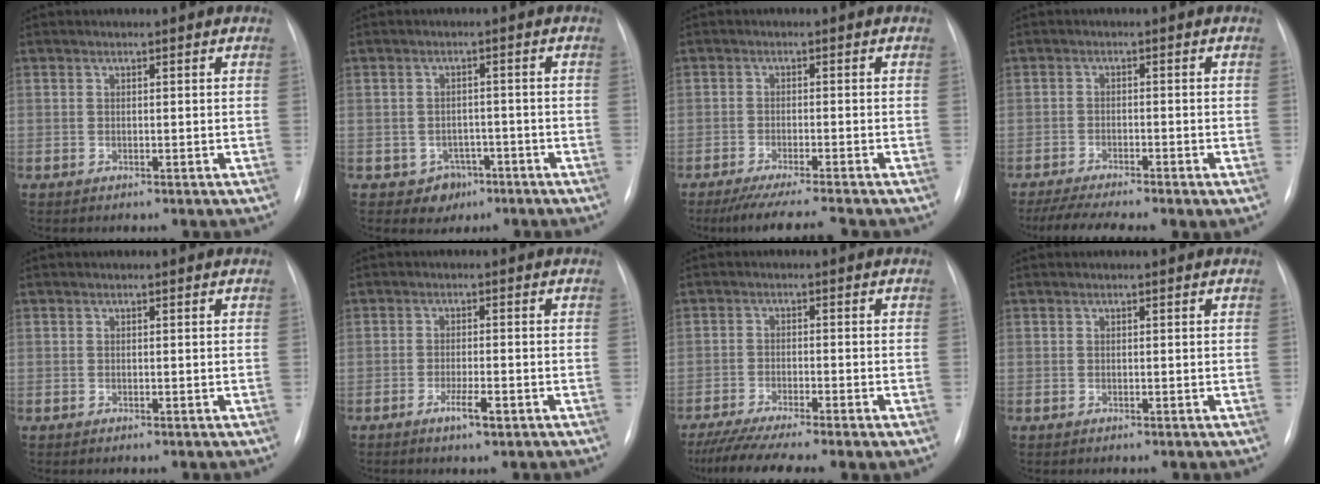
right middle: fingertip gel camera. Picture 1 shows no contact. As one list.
[{"total": 3.3, "force": [-1.7, 2.8, 0.4], "torque": [0.003, 0.011, -0.016]}, {"total": 7.9, "force": [-6.9, -1.2, 3.6], "torque": [-0.044, -0.026, -0.110]}, {"total": 7.4, "force": [-5.7, 0.5, 4.7], "torque": [-0.078, -0.012, -0.093]}, {"total": 0.0}, {"total": 2.8, "force": [-1.5, 0.1, 2.4], "torque": [-0.044, -0.003, -0.027]}, {"total": 9.9, "force": [-7.9, -0.1, 6.0], "torque": [-0.089, -0.023, -0.125]}, {"total": 0.0}]